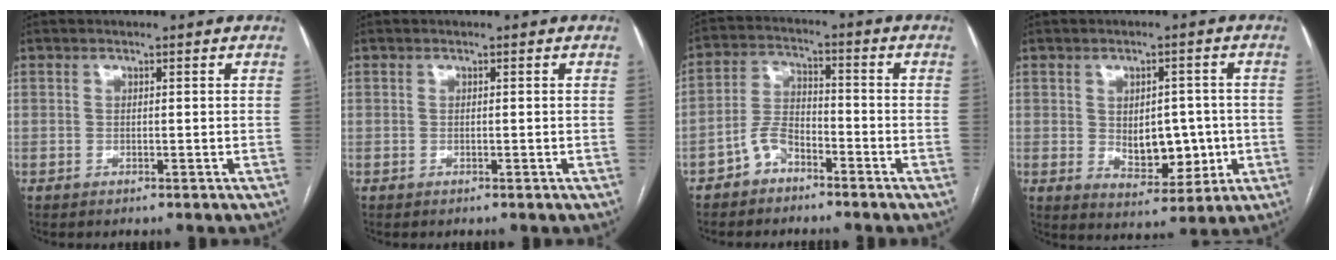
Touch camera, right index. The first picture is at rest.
{"total": 0.0}
{"total": 5.4, "force": [-3.5, 3.0, 2.7], "torque": [-0.061, 0.014, -0.067]}
{"total": 8.5, "force": [-0.6, 5.0, 6.8], "torque": [-0.091, 0.004, 0.005]}